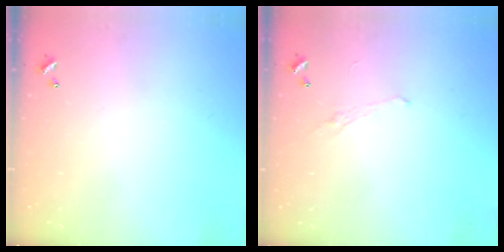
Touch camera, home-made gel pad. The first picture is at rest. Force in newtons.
{"total": 1.1, "press": 0.8, "slide": 0.7}